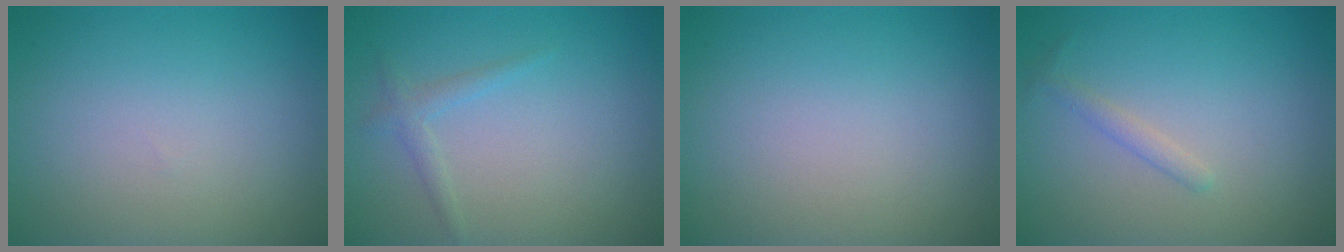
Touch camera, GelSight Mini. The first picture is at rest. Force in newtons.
{"total": 1.2, "press": 1.2, "slide": 0.0}
{"total": 0.0}
{"total": 1.1, "press": 1.1, "slide": 0.1}